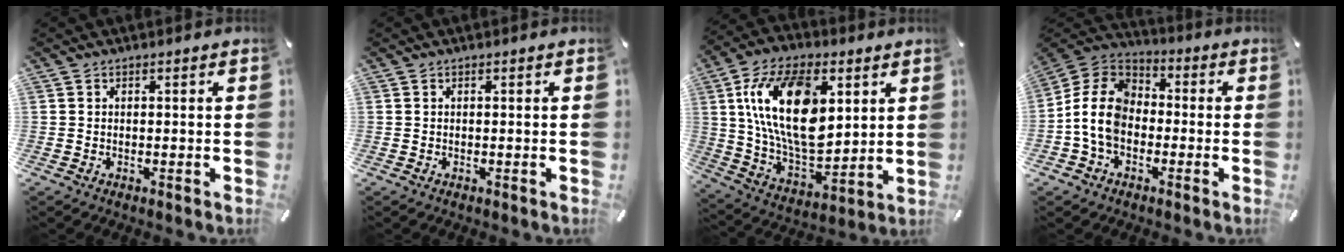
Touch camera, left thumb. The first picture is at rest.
{"total": 0.0}
{"total": 22.6, "force": [6.6, 13.2, 17.1], "torque": [-0.351, -0.017, 0.109]}
{"total": 11.1, "force": [-2.9, 8.7, 6.3], "torque": [-0.158, 0.019, -0.058]}